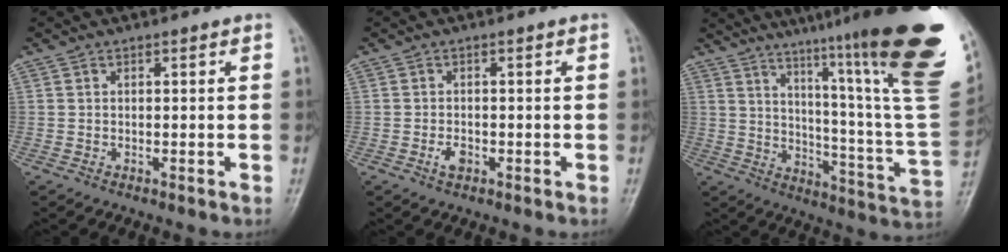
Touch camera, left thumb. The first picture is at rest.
{"total": 2.0, "force": [-0.8, 1.2, 1.4], "torque": [-0.025, 0.002, -0.014]}
{"total": 31.1, "force": [19.5, 2.9, 24.1], "torque": [-0.273, -0.100, 0.276]}